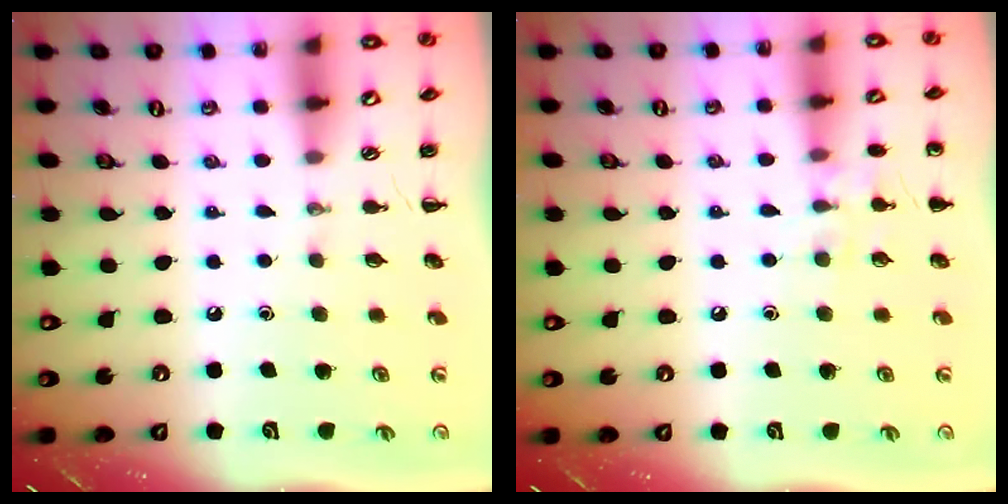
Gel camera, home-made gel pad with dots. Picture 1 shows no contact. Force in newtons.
{"total": 7.4, "press": 7.1, "slide": 2.1}